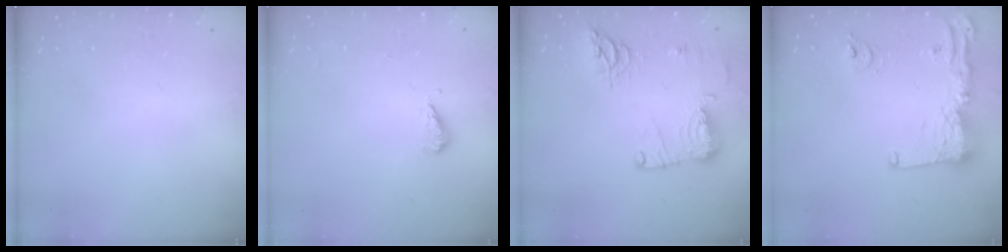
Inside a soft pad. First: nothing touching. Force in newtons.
{"total": 4.0, "press": 3.8, "slide": 1.2}
{"total": 17.5, "press": 16.1, "slide": 6.9}
{"total": 15.0, "press": 14.9, "slide": 1.6}